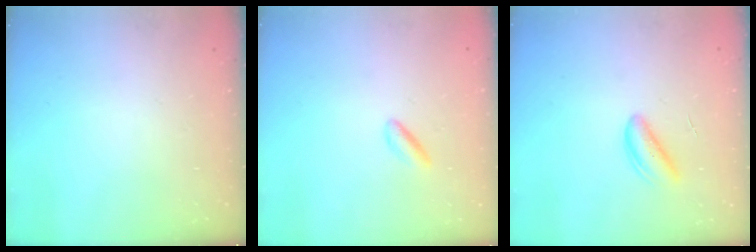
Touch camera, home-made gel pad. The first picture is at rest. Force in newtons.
{"total": 1.8, "press": 1.6, "slide": 0.9}
{"total": 2.9, "press": 2.9, "slide": 0.1}